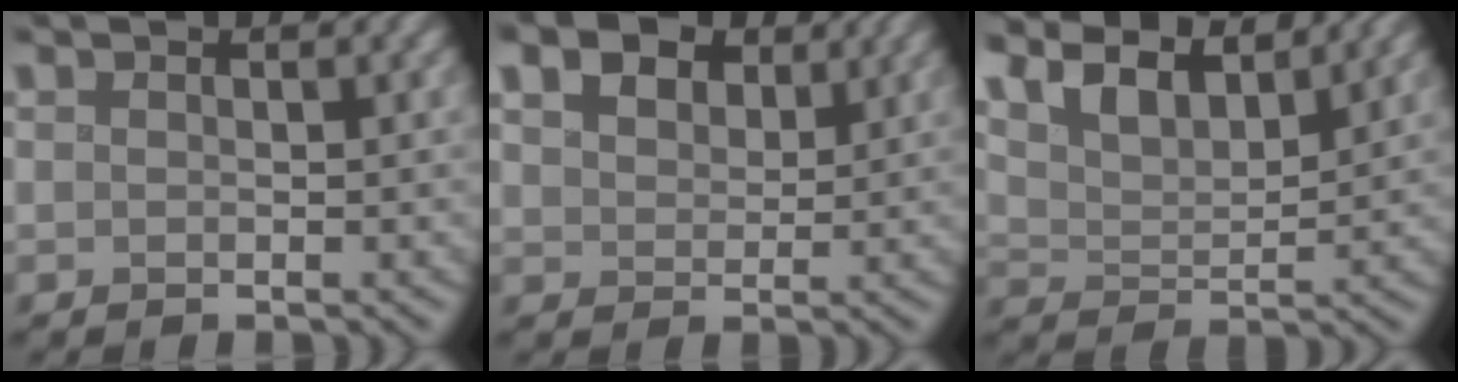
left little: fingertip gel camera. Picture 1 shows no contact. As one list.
[{"total": 6.8, "force": [4.5, 3.7, 3.4], "torque": [-0.077, 0.016, 0.061]}, {"total": 8.5, "force": [6.6, 2.8, 4.5], "torque": [-0.099, 0.016, 0.093]}]